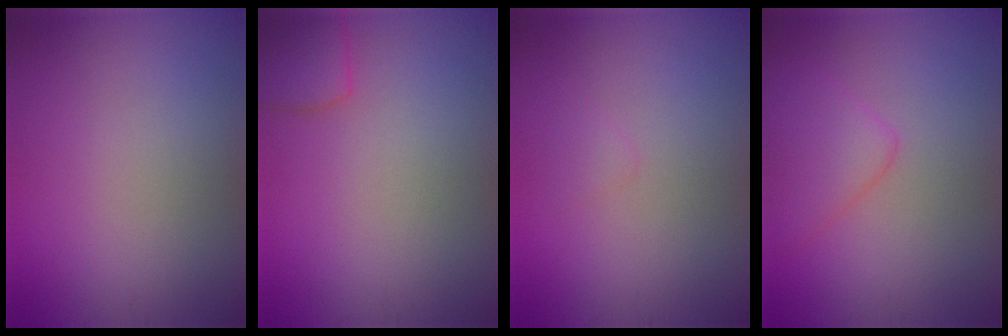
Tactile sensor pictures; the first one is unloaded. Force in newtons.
{"total": 2.7, "press": 2.7, "slide": 0.1}
{"total": 0.5, "press": 0.5, "slide": 0.1}
{"total": 3.1, "press": 3.1, "slide": 0.1}